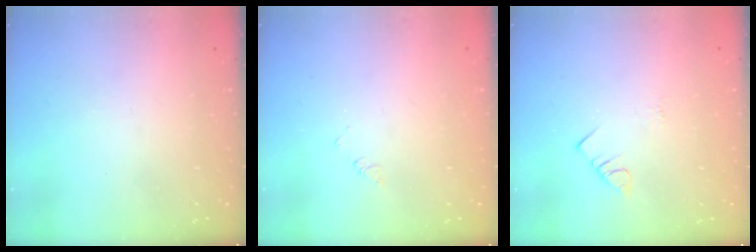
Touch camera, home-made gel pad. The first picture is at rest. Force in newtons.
{"total": 1.7, "press": 1.6, "slide": 0.3}
{"total": 2.4, "press": 2.3, "slide": 0.4}